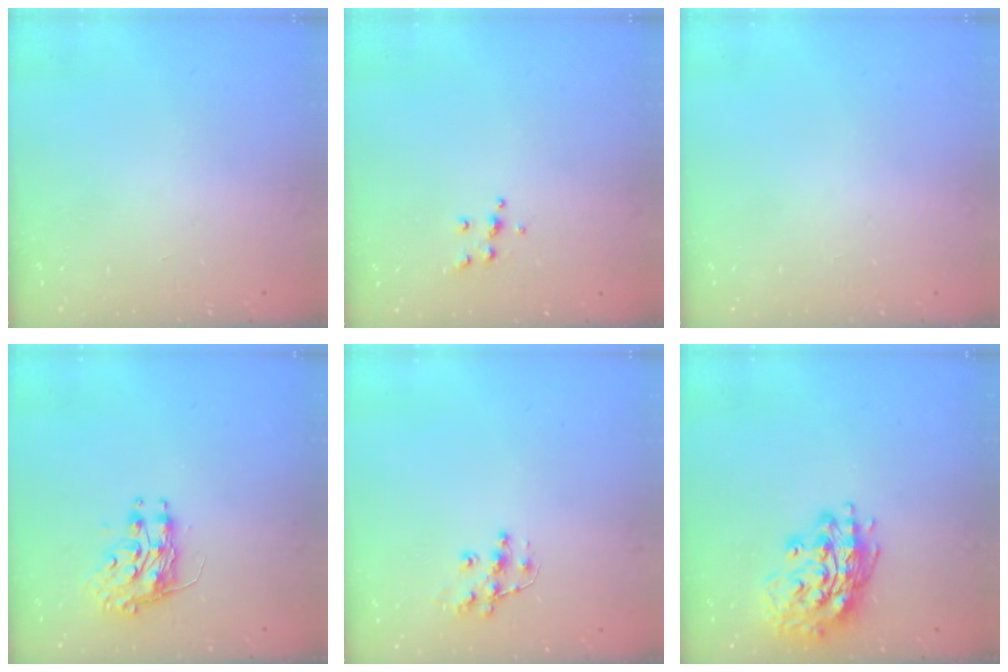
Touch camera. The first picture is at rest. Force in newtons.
{"total": 5.3, "press": 5.2, "slide": 0.5}
{"total": 0.0}
{"total": 8.7, "press": 8.7, "slide": 0.5}
{"total": 8.8, "press": 8.8, "slide": 0.6}
{"total": 16.3, "press": 16.1, "slide": 2.8}